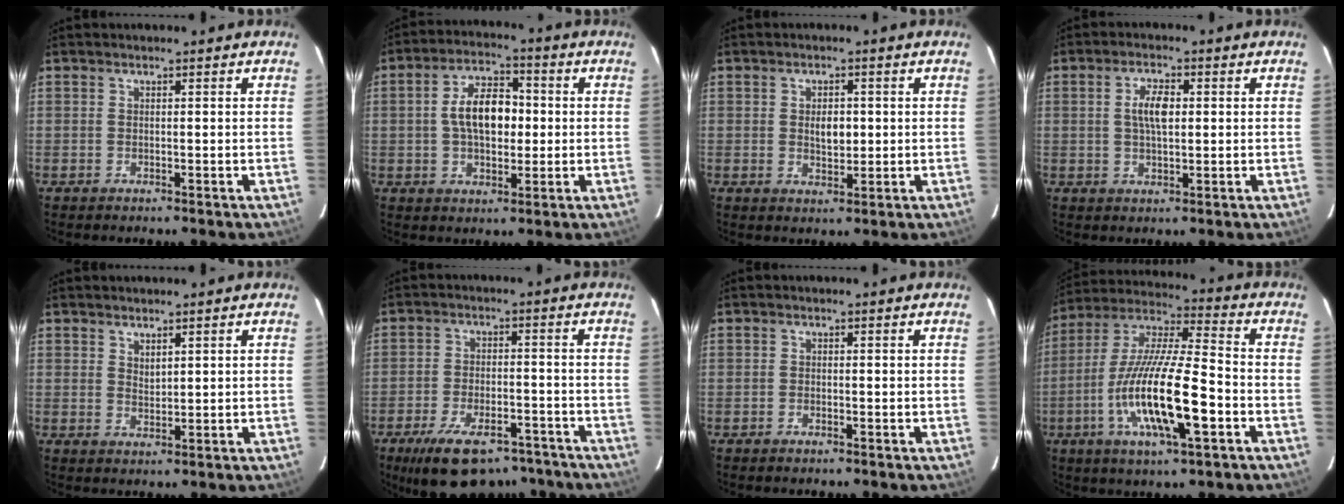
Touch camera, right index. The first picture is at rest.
{"total": 9.9, "force": [0.3, 5.5, 8.3], "torque": [-0.150, 0.019, 0.007]}
{"total": 3.8, "force": [0.3, 2.3, 3.1], "torque": [-0.050, 0.002, 0.007]}
{"total": 5.0, "force": [0.8, 2.1, 4.5], "torque": [-0.083, 0.007, 0.017]}
{"total": 2.0, "force": [1.5, 0.8, 1.0], "torque": [-0.015, -0.002, 0.028]}
{"total": 16.4, "force": [-11.9, 7.1, 8.7], "torque": [-0.173, -0.013, -0.175]}
{"total": 0.5, "force": [-0.5, 0.2, 0.2], "torque": [-0.004, 0.000, -0.010]}
{"total": 18.5, "force": [-5.8, 3.9, 17.2], "torque": [-0.337, -0.017, -0.111]}